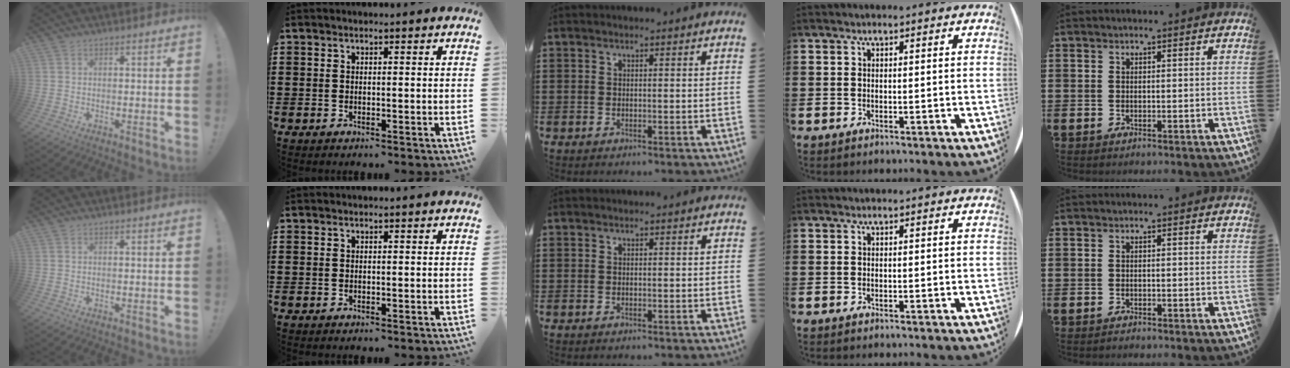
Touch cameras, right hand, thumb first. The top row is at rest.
{}